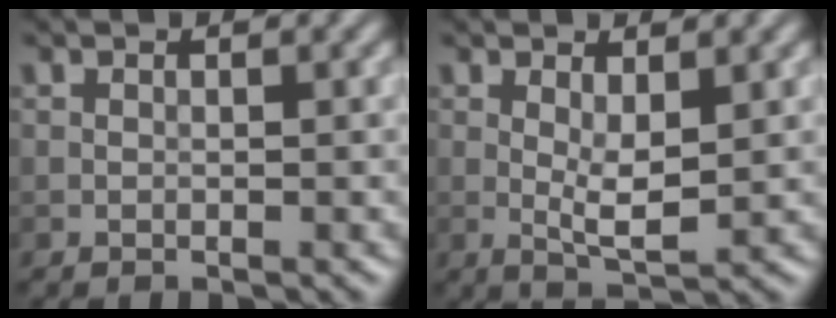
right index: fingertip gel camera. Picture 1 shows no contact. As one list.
[{"total": 3.0, "force": [0.6, 0.9, 2.8], "torque": [-0.052, -0.008, 0.014]}]